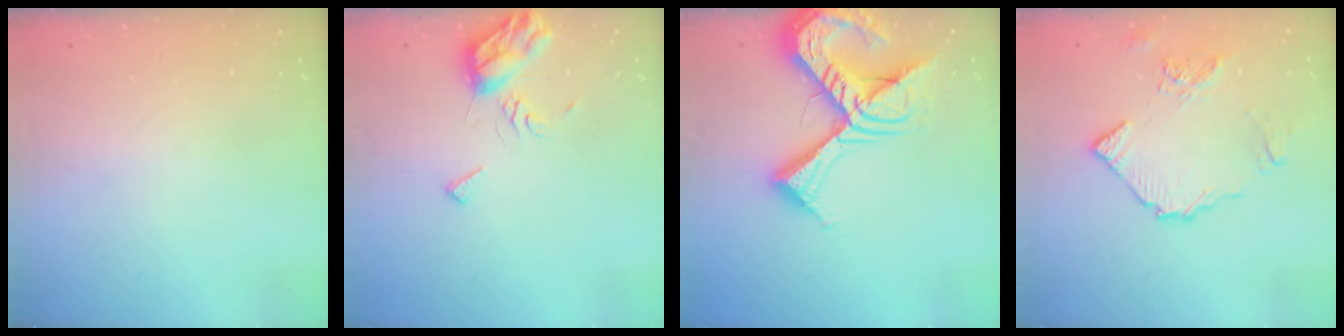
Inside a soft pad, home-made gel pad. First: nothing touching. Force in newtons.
{"total": 8.3, "press": 8.3, "slide": 0.4}
{"total": 19.8, "press": 19.7, "slide": 2.3}
{"total": 10.1, "press": 10.0, "slide": 1.1}